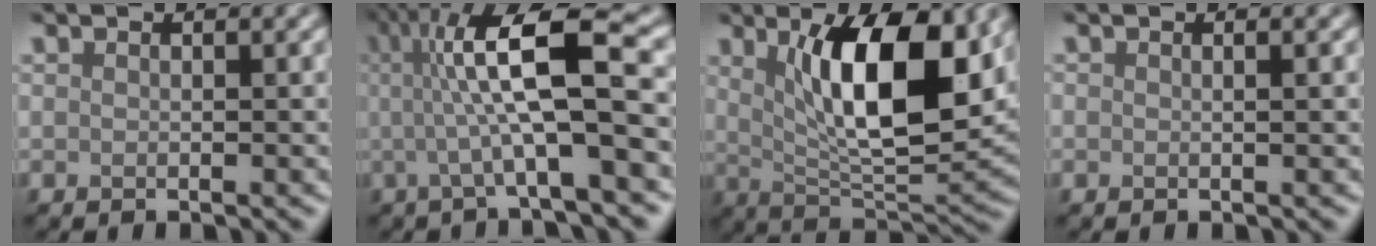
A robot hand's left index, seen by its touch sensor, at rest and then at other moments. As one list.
[{"total": 9.7, "force": [1.0, 2.0, 9.5], "torque": [-0.143, 0.005, 0.017]}, {"total": 9.9, "force": [3.1, 3.4, 8.7], "torque": [-0.133, -0.009, 0.056]}, {"total": 0.5, "force": [0.0, 0.1, 0.5], "torque": [-0.006, -0.001, -0.001]}]